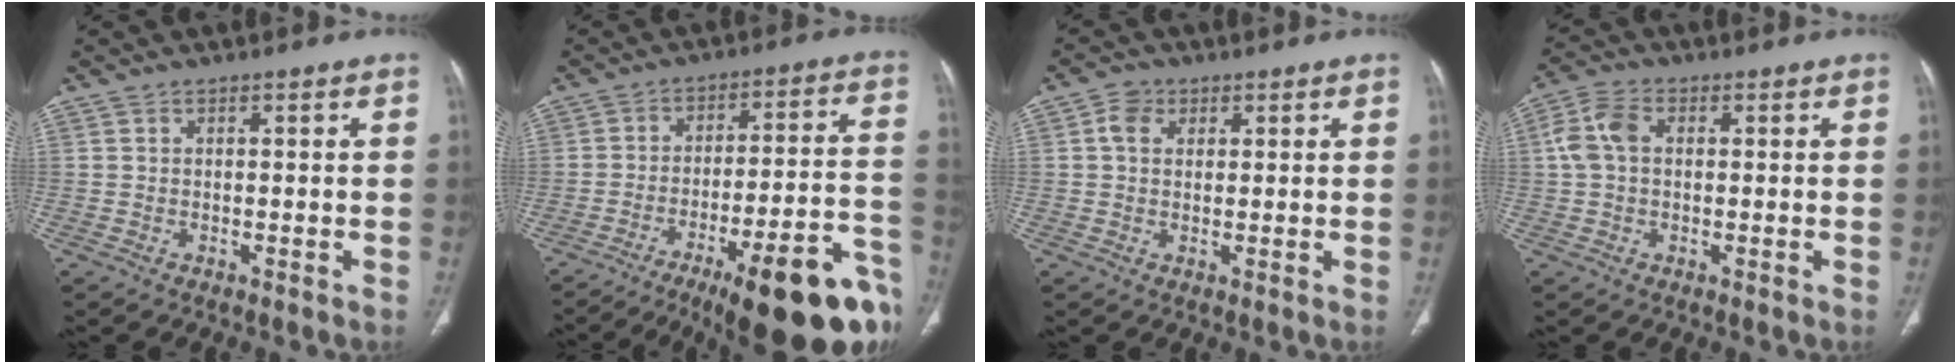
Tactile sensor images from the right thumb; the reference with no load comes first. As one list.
[{"total": 23.9, "force": [-14.2, 5.4, 18.4], "torque": [-0.182, 0.072, -0.204]}, {"total": 3.8, "force": [1.3, 2.9, 2.0], "torque": [-0.023, 0.002, 0.021]}, {"total": 6.1, "force": [0.9, 4.0, 4.5], "torque": [-0.100, 0.021, 0.013]}]